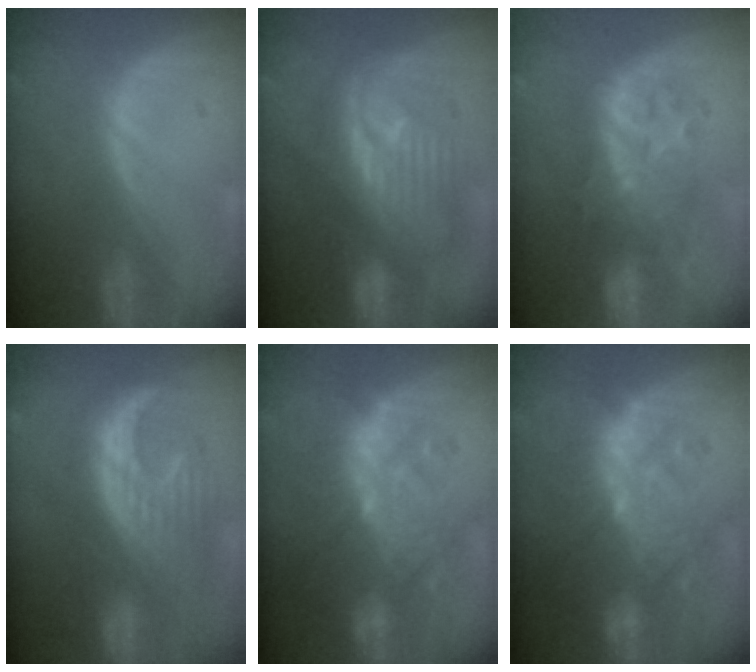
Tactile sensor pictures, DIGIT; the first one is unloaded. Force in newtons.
{"total": 10.7, "press": 10.7, "slide": 0.9}
{"total": 8.3, "press": 8.2, "slide": 1.8}
{"total": 10.8, "press": 10.5, "slide": 2.8}
{"total": 10.8, "press": 10.0, "slide": 3.9}
{"total": 10.8, "press": 10.0, "slide": 3.9}